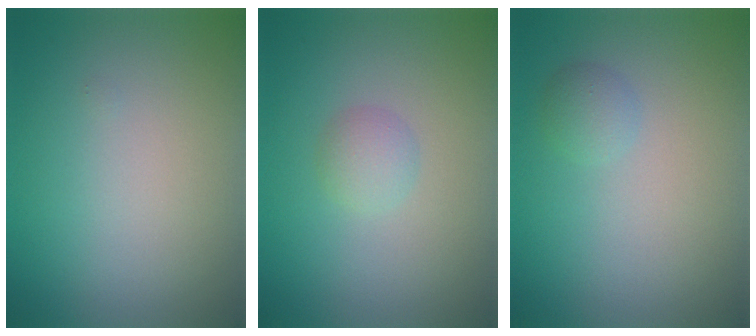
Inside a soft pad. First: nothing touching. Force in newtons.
{"total": 1.5, "press": 1.5, "slide": 0.1}
{"total": 1.3, "press": 1.3, "slide": 0.1}